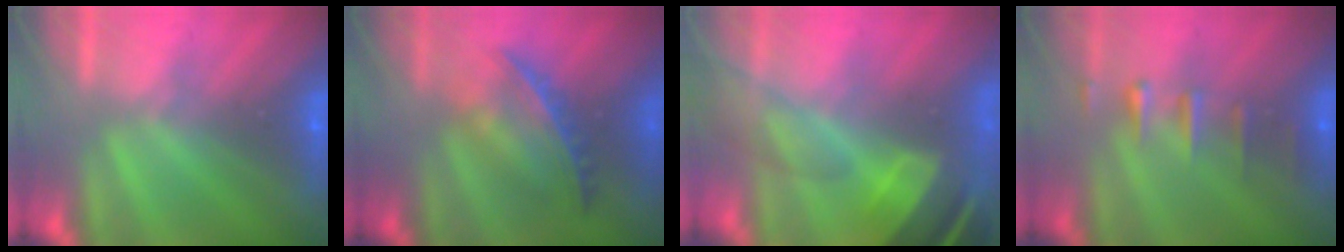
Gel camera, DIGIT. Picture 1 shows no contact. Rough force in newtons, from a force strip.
{"total": 6.8}
{"total": 7.2}
{"total": 2.4}